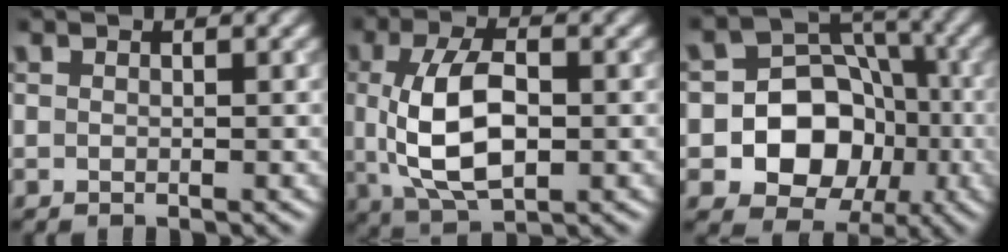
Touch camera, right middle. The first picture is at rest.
{"total": 7.6, "force": [-0.1, 3.7, 6.6], "torque": [-0.134, -0.001, -0.001]}
{"total": 9.7, "force": [-2.5, 8.3, 4.5], "torque": [-0.052, 0.009, -0.073]}